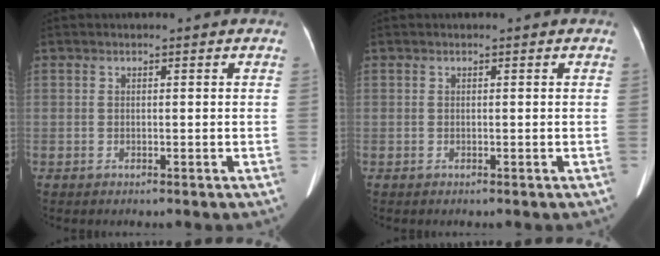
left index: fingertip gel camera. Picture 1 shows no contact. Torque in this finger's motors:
{"motor_torque": [-0.10, 0.10, 0.00, 0.00]}